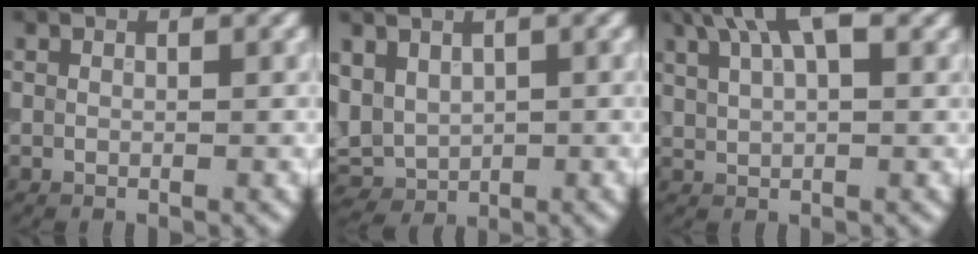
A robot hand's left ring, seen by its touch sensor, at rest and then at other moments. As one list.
[{"total": 3.2, "force": [0.6, 2.6, 1.9], "torque": [-0.043, 0.000, 0.014]}, {"total": 5.7, "force": [3.3, 2.2, 4.0], "torque": [-0.072, 0.016, 0.053]}]